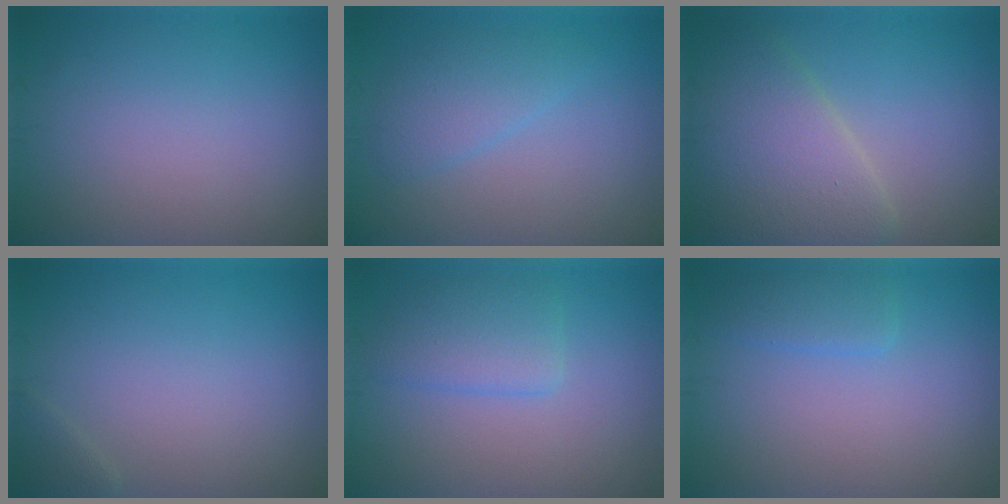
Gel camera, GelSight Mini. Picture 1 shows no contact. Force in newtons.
{"total": 2.5, "press": 2.5, "slide": 0.2}
{"total": 6.7, "press": 6.7, "slide": 0.2}
{"total": 0.8, "press": 0.8, "slide": 0.1}
{"total": 2.9, "press": 2.8, "slide": 0.3}
{"total": 1.8, "press": 1.8, "slide": 0.2}